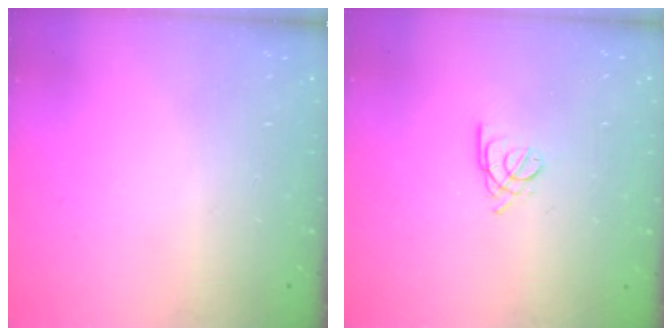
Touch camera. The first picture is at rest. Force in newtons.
{"total": 2.6, "press": 2.6, "slide": 0.6}